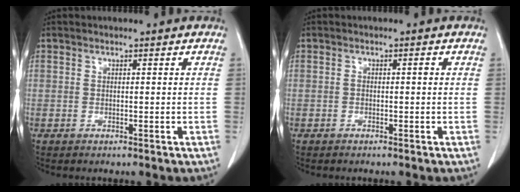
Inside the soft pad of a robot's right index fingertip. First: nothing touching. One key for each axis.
{"total": 0.8, "fx": -0.1, "fy": 0.4, "fz": 0.7, "tx": -0.009, "ty": 0.004, "tz": 0.000}